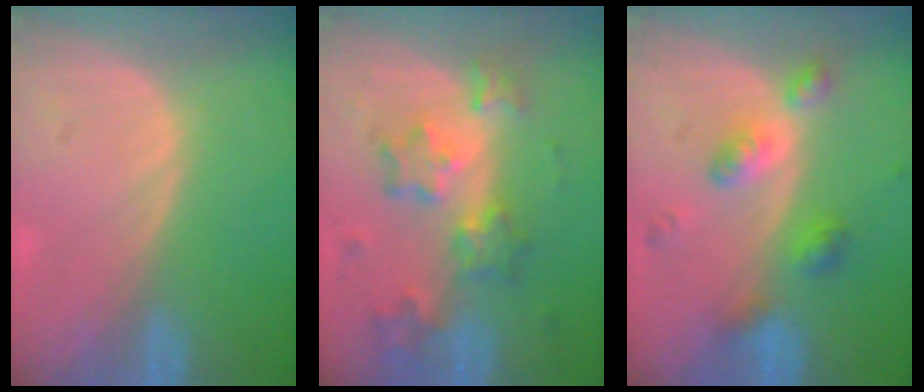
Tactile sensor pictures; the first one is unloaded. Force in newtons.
{"total": 8.3, "press": 7.3, "slide": 4.1}
{"total": 5.7, "press": 5.6, "slide": 0.3}